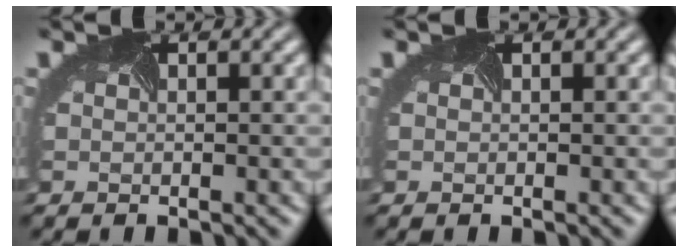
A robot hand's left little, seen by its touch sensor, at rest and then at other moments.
{"total": 0.0}